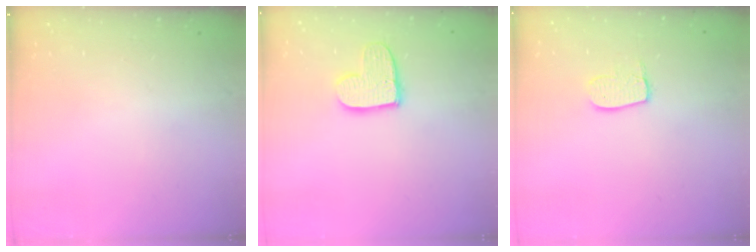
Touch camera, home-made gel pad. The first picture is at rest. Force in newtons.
{"total": 10.9, "press": 10.8, "slide": 0.9}
{"total": 7.6, "press": 7.6, "slide": 0.2}